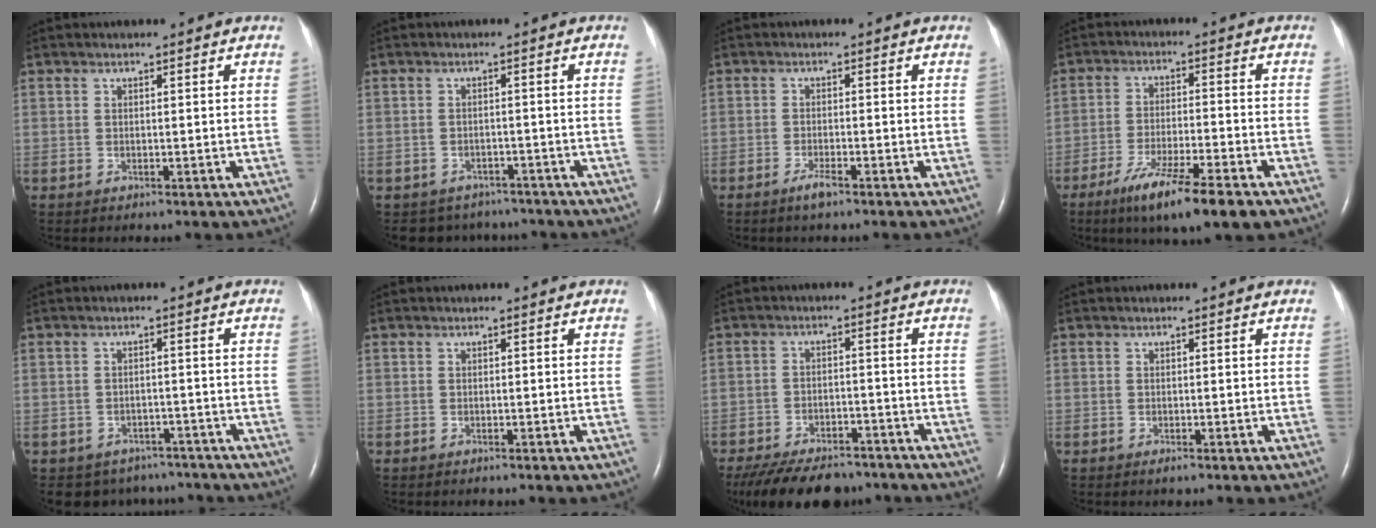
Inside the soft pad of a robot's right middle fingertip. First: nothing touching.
{"total": 5.5, "force": [-4.6, 3.0, 0.1], "torque": [0.004, 0.010, -0.056]}
{"total": 2.1, "force": [-1.6, 0.2, 1.4], "torque": [-0.036, -0.004, -0.031]}
{"total": 11.4, "force": [-7.3, 0.8, 8.7], "torque": [-0.157, -0.028, -0.120]}
{"total": 6.9, "force": [-5.8, 3.7, 0.2], "torque": [0.001, 0.014, -0.069]}
{"total": 0.0}
{"total": 15.5, "force": [-12.6, 6.1, 6.7], "torque": [-0.152, -0.017, -0.182]}
{"total": 0.5, "force": [-0.4, 0.1, 0.4], "torque": [-0.008, -0.001, -0.005]}